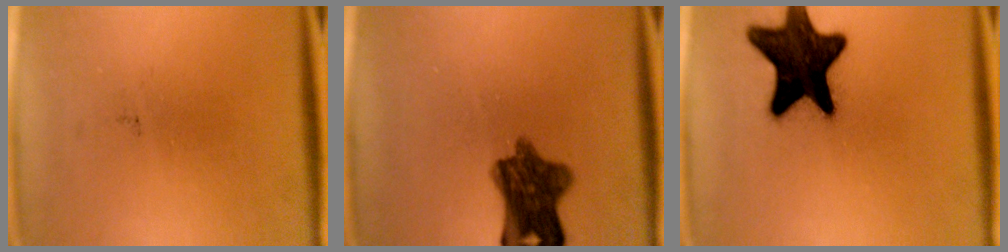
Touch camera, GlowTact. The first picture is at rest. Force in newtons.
{"total": 8.6}
{"total": 16.6}